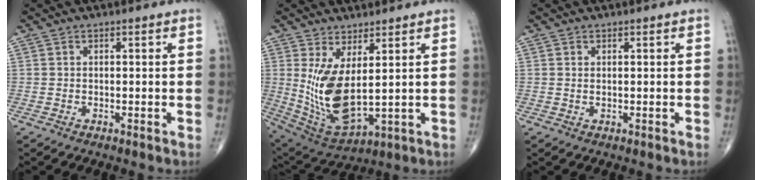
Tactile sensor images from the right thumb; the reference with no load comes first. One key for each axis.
{"total": 12.3, "fx": 2.2, "fy": 4.7, "fz": 11.2, "tx": -0.226, "ty": -0.035, "tz": 0.064}
{"total": 0.6, "fx": 0.2, "fy": 0.2, "fz": 0.5, "tx": -0.011, "ty": 0.000, "tz": 0.005}